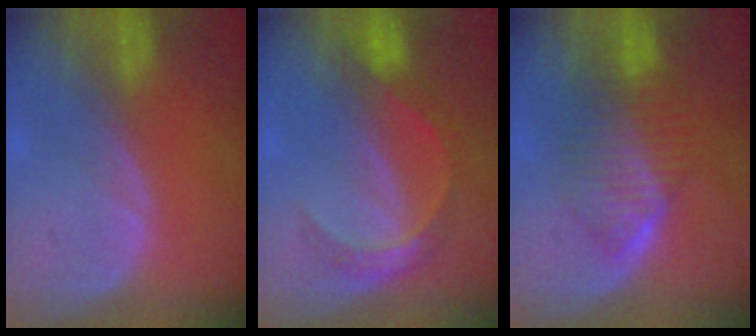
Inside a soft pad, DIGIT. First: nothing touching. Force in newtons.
{"total": 5.2, "press": 4.9, "slide": 1.7}
{"total": 6.5, "press": 6.5, "slide": 0.1}